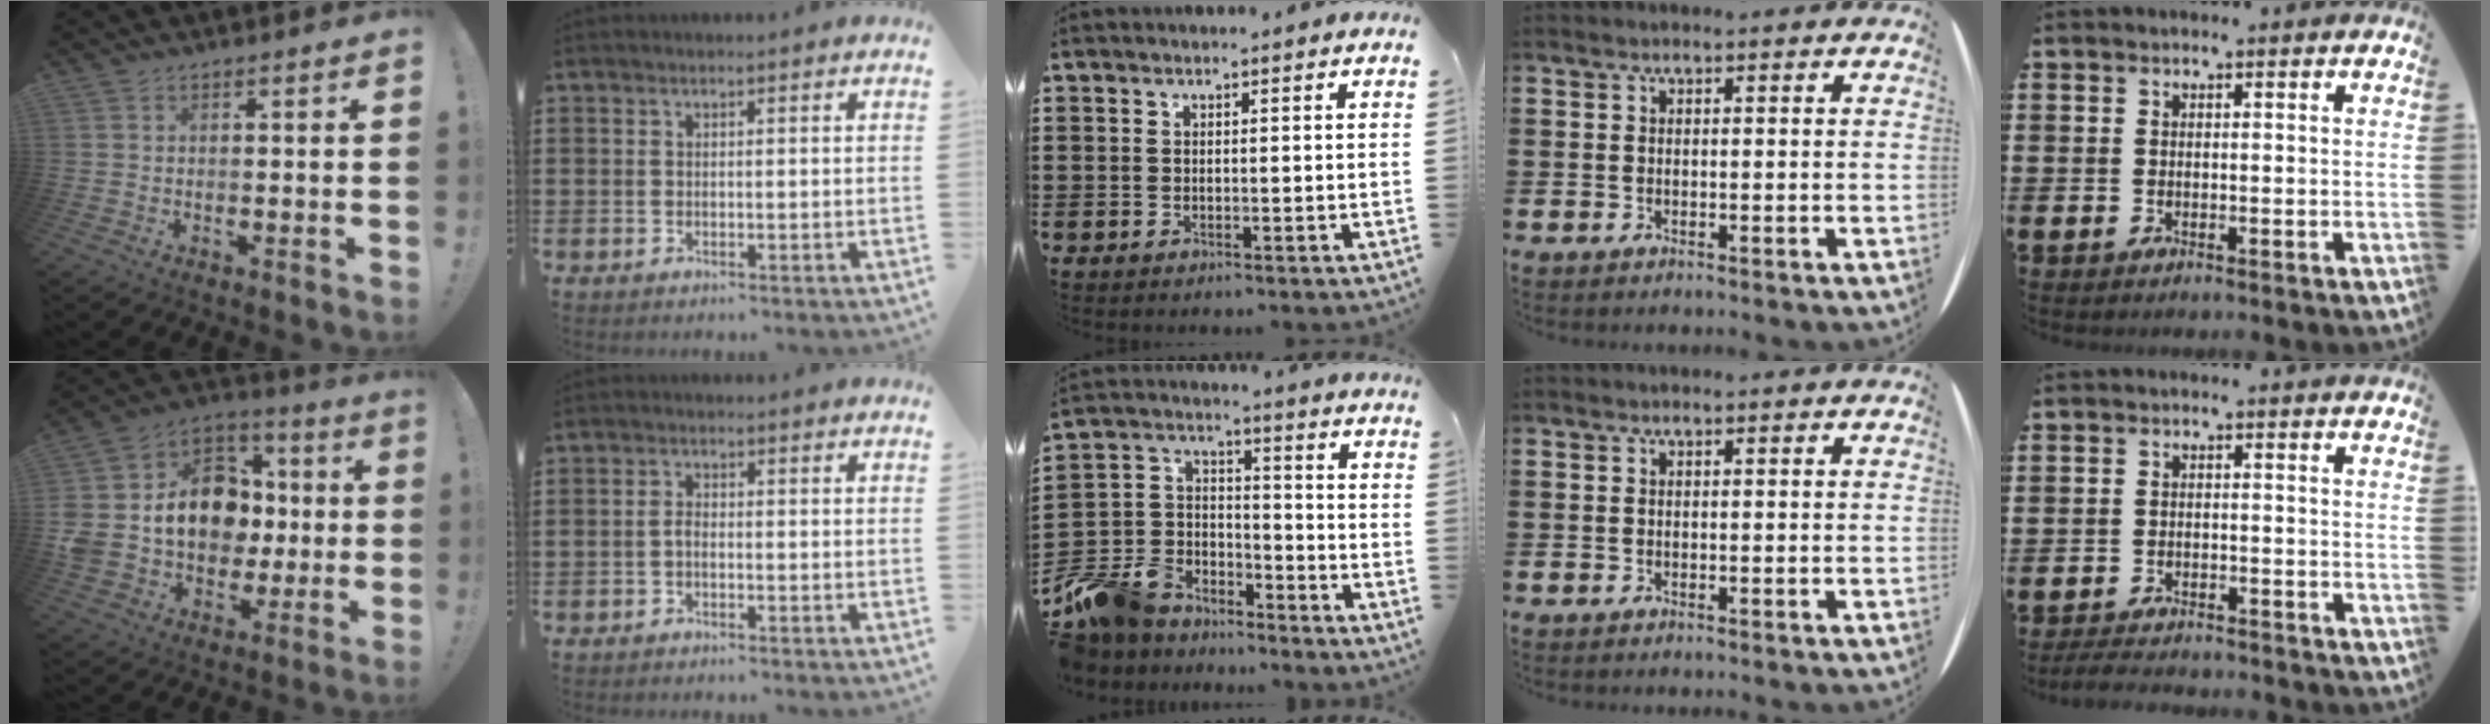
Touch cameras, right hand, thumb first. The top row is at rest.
{"thumb": {"total": 18.7, "force": [0.4, 15.2, 10.9], "torque": [-0.181, 0.018, 0.029]}, "index": {"total": 1.1, "force": [-0.5, 0.6, 0.8], "torque": [-0.017, 0.000, -0.010]}, "middle": {"total": 9.4, "force": [-8.3, 4.4, 1.0], "torque": [-0.054, 0.014, -0.165]}, "little": {"total": 2.7, "force": [-2.7, 0.0, 0.3], "torque": [-0.006, 0.004, -0.057]}}